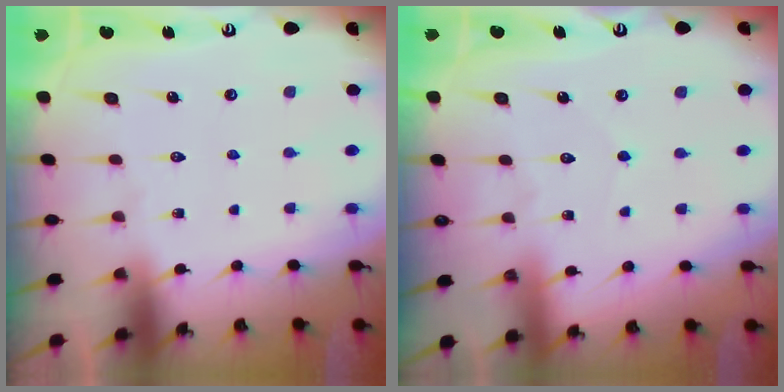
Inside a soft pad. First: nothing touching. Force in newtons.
{"total": 2.6, "press": 2.6, "slide": 0.2}